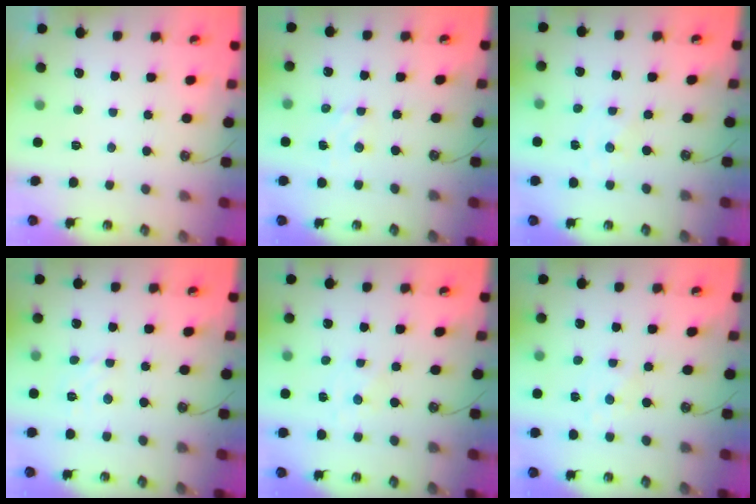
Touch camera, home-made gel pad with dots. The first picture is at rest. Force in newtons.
{"total": 2.8, "press": 2.8, "slide": 0.3}
{"total": 0.0}
{"total": 2.3, "press": 2.3, "slide": 0.5}
{"total": 0.0}
{"total": 1.3, "press": 1.3, "slide": 0.2}